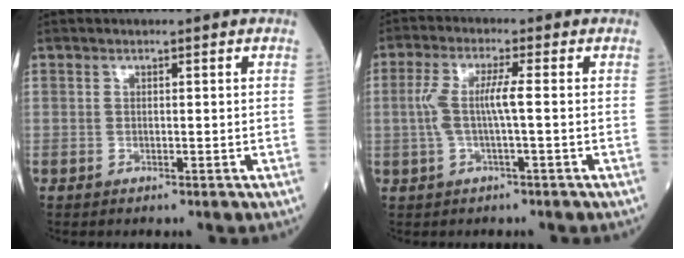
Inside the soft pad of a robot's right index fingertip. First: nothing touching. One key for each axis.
{"total": 5.0, "fx": -0.1, "fy": 0.3, "fz": 5.0, "tx": -0.115, "ty": 0.013, "tz": 0.000}